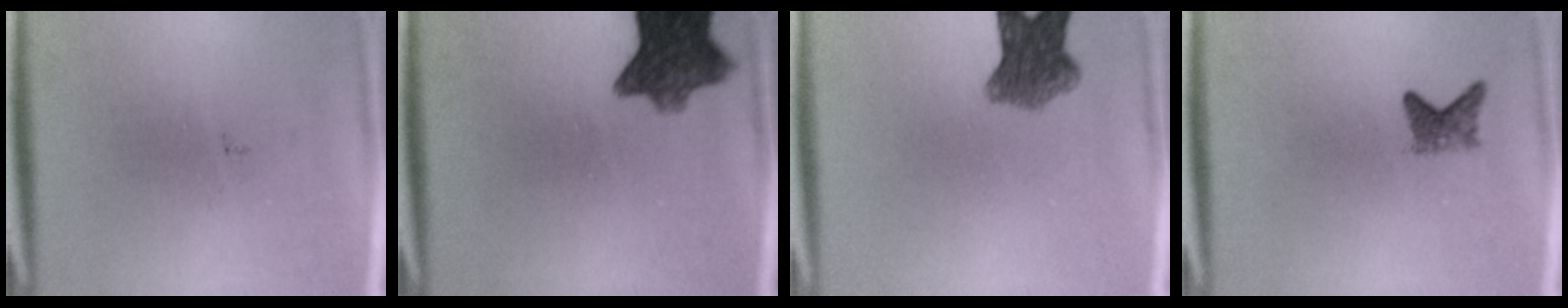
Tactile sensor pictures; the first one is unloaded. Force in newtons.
{"total": 9.4}
{"total": 6.7}
{"total": 2.1}